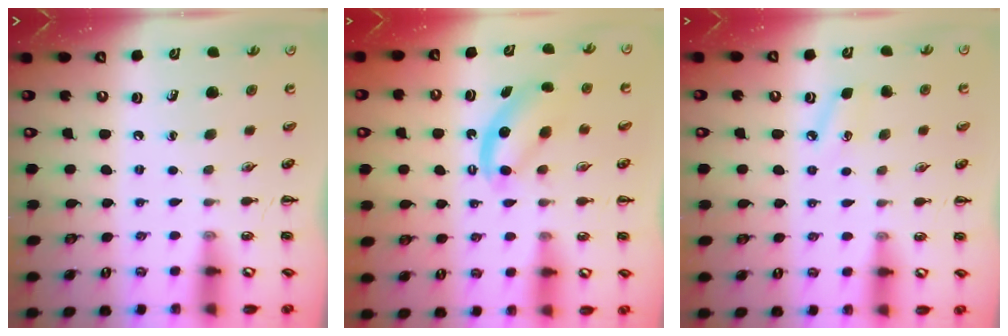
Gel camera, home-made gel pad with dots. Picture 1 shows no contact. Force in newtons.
{"total": 5.4, "press": 5.4, "slide": 0.8}
{"total": 5.2, "press": 5.0, "slide": 1.4}